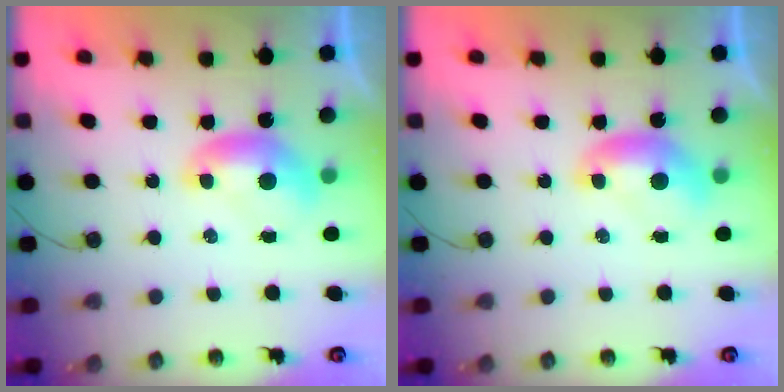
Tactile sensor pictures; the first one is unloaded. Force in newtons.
{"total": 0.0}